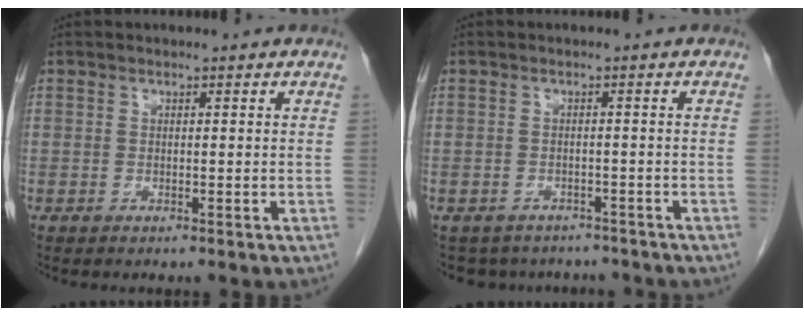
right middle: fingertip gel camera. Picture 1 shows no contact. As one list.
[{"total": 7.9, "force": [-6.9, 3.8, 0.9], "torque": [-0.011, 0.010, -0.079]}]